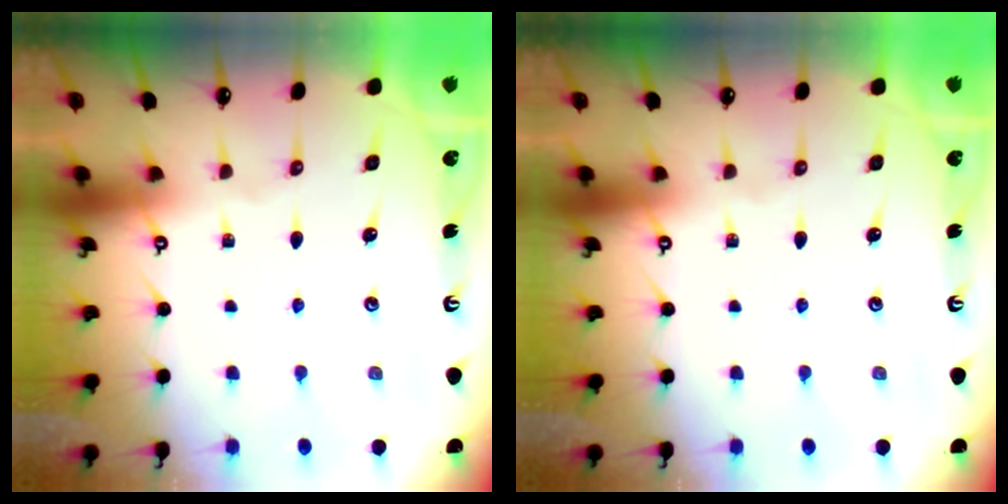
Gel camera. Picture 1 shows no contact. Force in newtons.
{"total": 0.0}